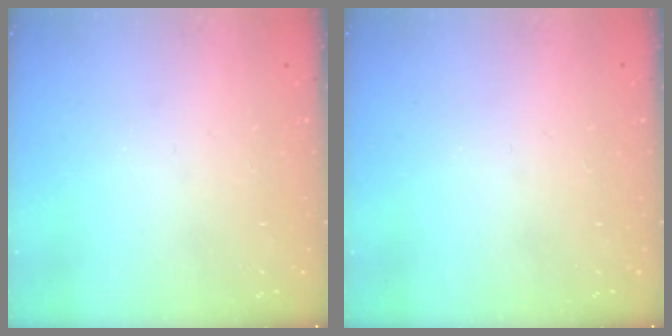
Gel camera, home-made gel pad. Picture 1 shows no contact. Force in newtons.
{"total": 0.0}